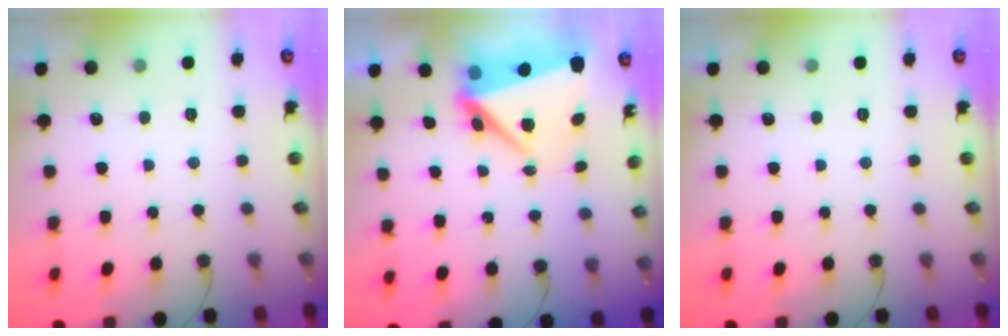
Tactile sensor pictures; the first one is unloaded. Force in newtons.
{"total": 8.0, "press": 8.0, "slide": 1.0}
{"total": 0.0}